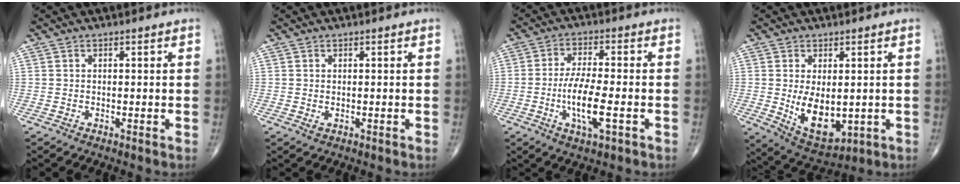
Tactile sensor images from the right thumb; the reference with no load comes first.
{"total": 0.7, "force": [0.0, 0.4, 0.6], "torque": [-0.013, 0.000, 0.004]}
{"total": 9.1, "force": [-2.4, 2.6, 8.3], "torque": [-0.166, 0.004, -0.044]}
{"total": 10.3, "force": [-0.7, 5.7, 8.5], "torque": [-0.120, -0.017, 0.012]}